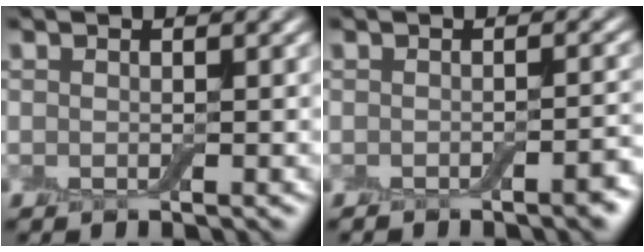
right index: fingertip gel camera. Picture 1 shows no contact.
{"total": 2.1, "force": [-1.3, 0.5, 1.5], "torque": [-0.017, 0.001, -0.021]}